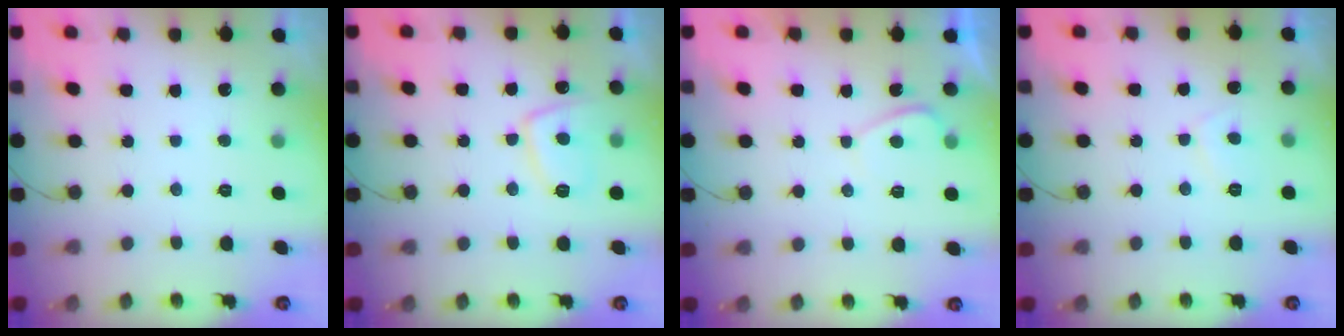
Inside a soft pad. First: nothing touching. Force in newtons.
{"total": 7.4, "press": 7.4, "slide": 1.0}
{"total": 0.9, "press": 0.7, "slide": 0.5}
{"total": 2.3, "press": 2.2, "slide": 0.8}